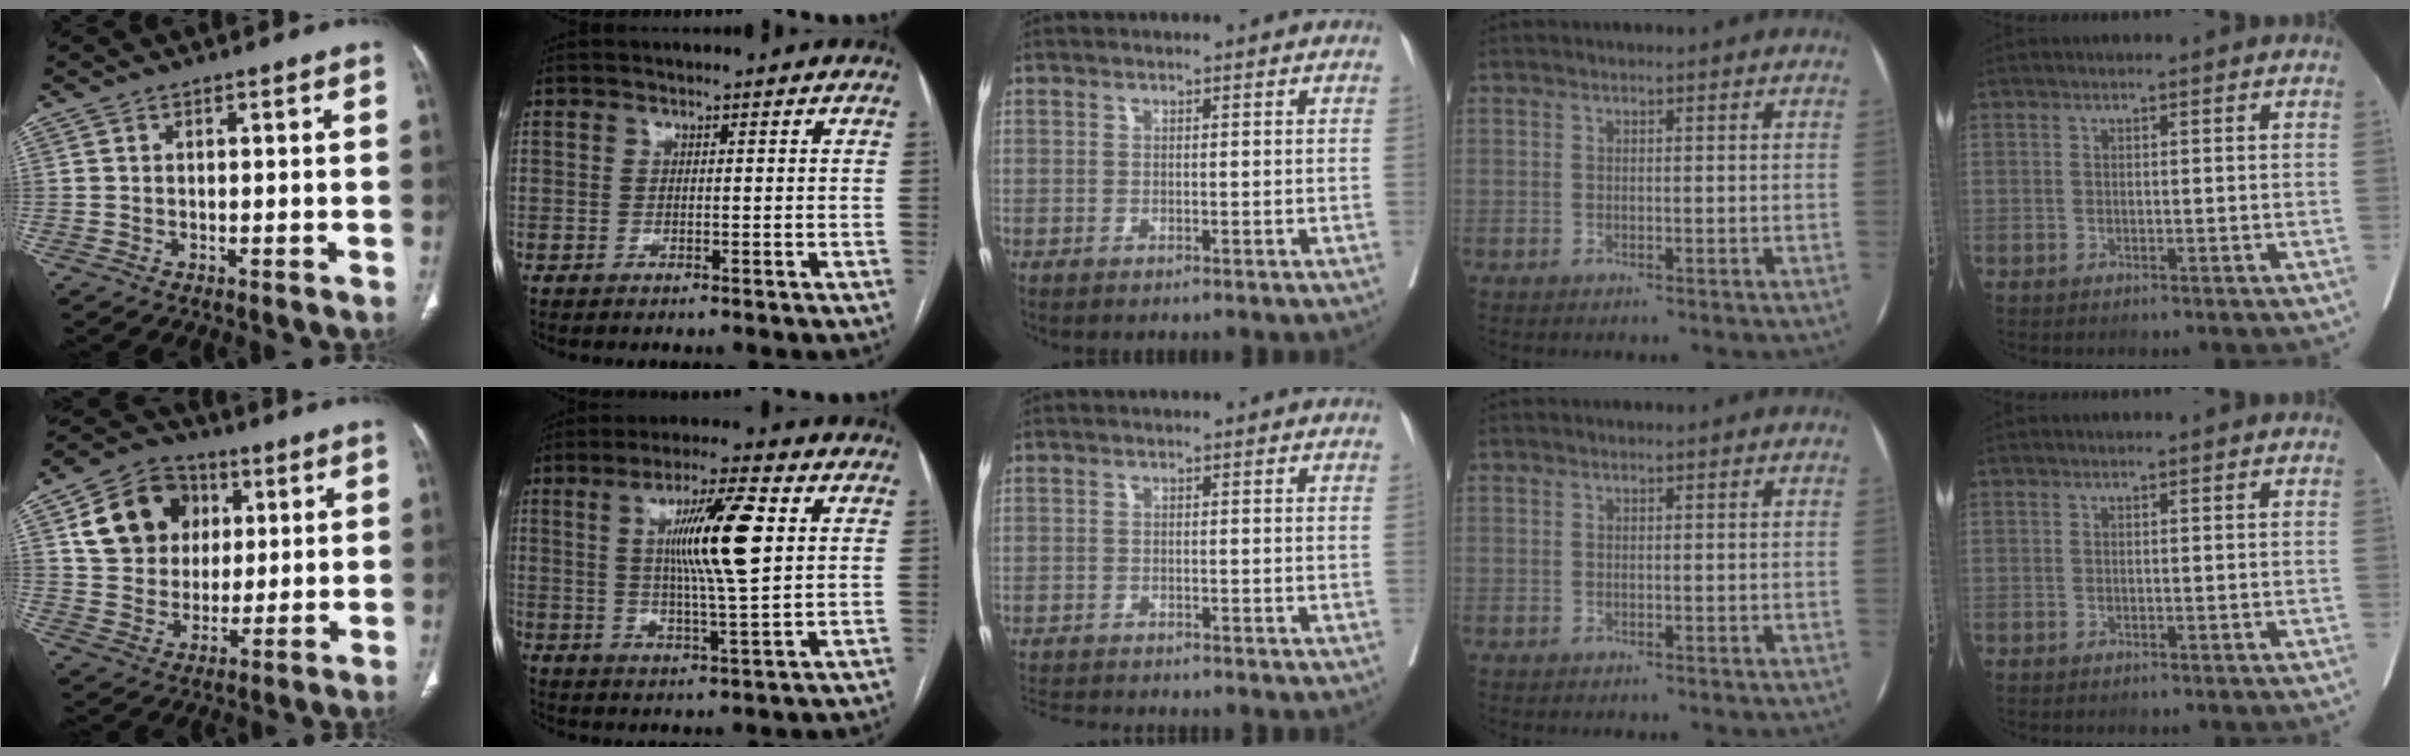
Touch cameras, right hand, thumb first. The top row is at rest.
{"thumb": {"total": 14.9, "force": [4.9, 12.4, 6.8], "torque": [-0.090, 0.004, 0.087]}, "index": {"total": 12.1, "force": [2.8, 0.5, 11.8], "torque": [-0.205, 0.002, 0.050]}, "middle": {"total": 5.0, "force": [-4.8, 0.1, 1.1], "torque": [-0.016, -0.014, -0.080]}}